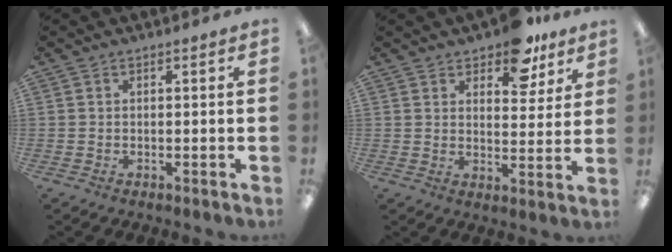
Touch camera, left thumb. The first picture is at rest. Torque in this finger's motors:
{"motor_torque": [1.37, 1.08, 1.28, -0.80, 0.04]}